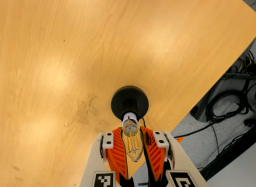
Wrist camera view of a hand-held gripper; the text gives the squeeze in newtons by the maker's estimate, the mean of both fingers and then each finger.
{"total": 22.4, "left": 24.3, "right": 20.5}